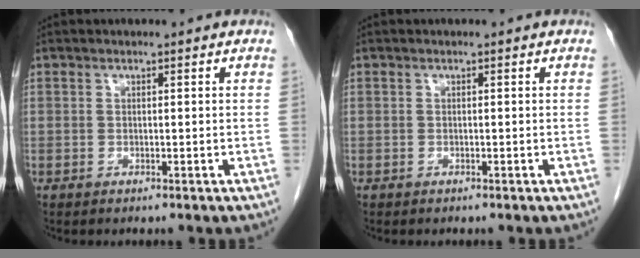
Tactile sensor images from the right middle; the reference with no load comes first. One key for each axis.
{"total": 0.0}